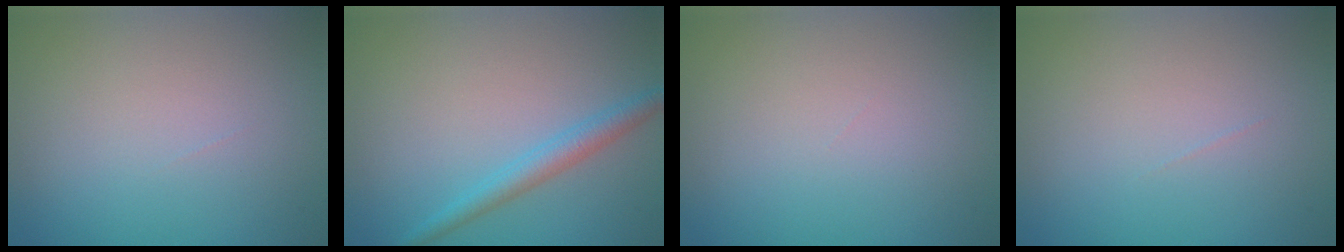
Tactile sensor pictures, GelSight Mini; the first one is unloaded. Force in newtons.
{"total": 2.3, "press": 2.3, "slide": 0.1}
{"total": 0.0}
{"total": 0.0}